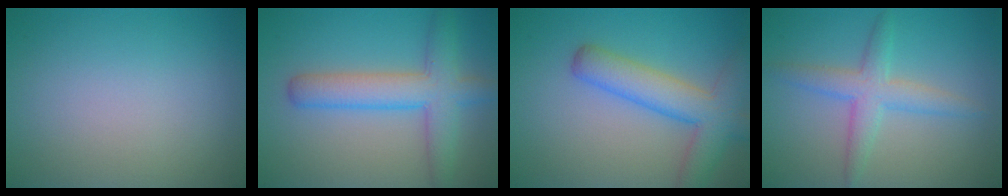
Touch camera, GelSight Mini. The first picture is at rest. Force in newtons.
{"total": 4.6, "press": 4.5, "slide": 0.2}
{"total": 6.0, "press": 5.9, "slide": 0.3}
{"total": 3.7, "press": 3.7, "slide": 0.1}